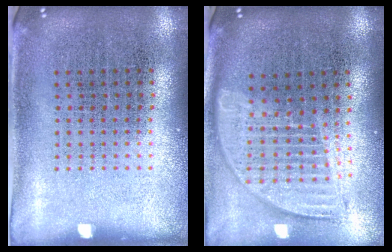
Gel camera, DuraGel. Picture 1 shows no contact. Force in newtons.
{"total": 1.8, "press": 1.5, "slide": 1.0}